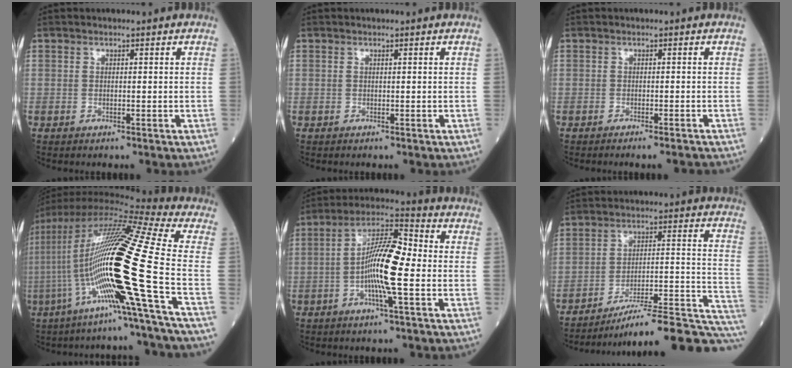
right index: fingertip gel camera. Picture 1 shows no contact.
{"total": 0.0}
{"total": 3.7, "force": [-3.4, -0.2, 1.4], "torque": [-0.010, -0.006, -0.045]}
{"total": 27.0, "force": [-6.3, -1.0, 26.2], "torque": [-0.507, -0.020, -0.138]}
{"total": 10.8, "force": [-1.8, 1.1, 10.6], "torque": [-0.198, 0.013, -0.043]}
{"total": 20.5, "force": [-16.9, 1.4, 11.5], "torque": [-0.091, 0.029, -0.243]}